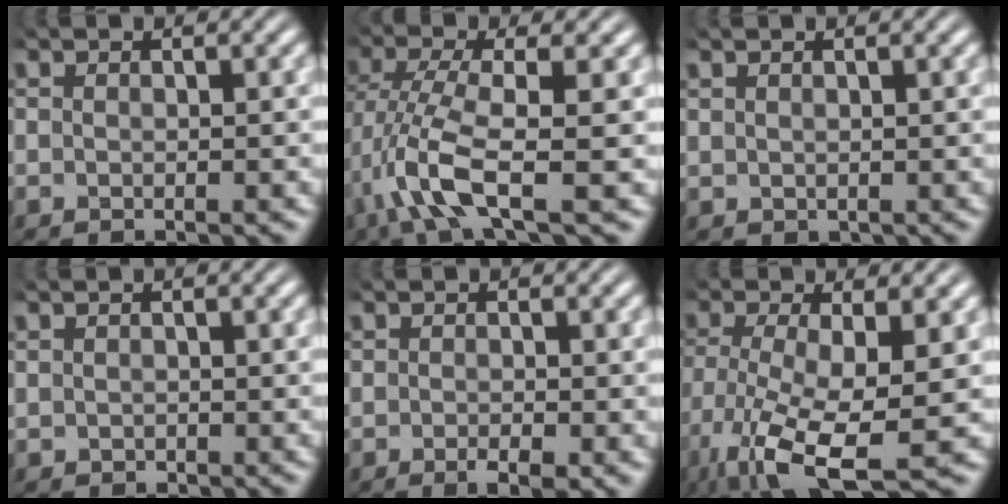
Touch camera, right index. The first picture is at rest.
{"total": 6.4, "force": [-1.0, 2.5, 5.9], "torque": [-0.131, -0.036, -0.002]}
{"total": 0.8, "force": [0.7, -0.2, 0.0], "torque": [0.006, -0.005, 0.021]}
{"total": 0.6, "force": [0.6, -0.1, -0.2], "torque": [0.002, -0.005, 0.015]}
{"total": 1.9, "force": [-0.5, 0.7, 1.7], "torque": [-0.028, -0.004, -0.006]}
{"total": 7.3, "force": [-2.9, 3.0, 5.9], "torque": [-0.133, -0.063, -0.013]}